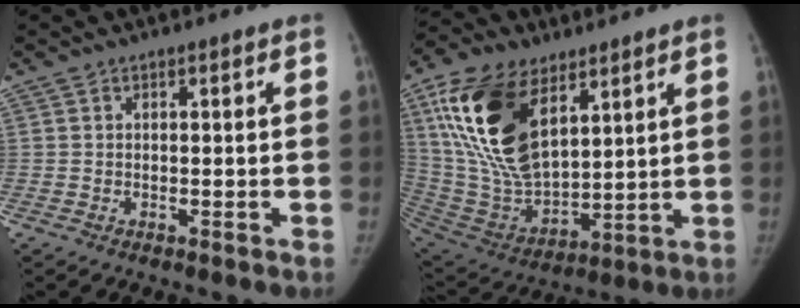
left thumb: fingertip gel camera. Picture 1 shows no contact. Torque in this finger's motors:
{"motor_torque": [1.05, 0.65, 2.09, -0.68, 0.74]}